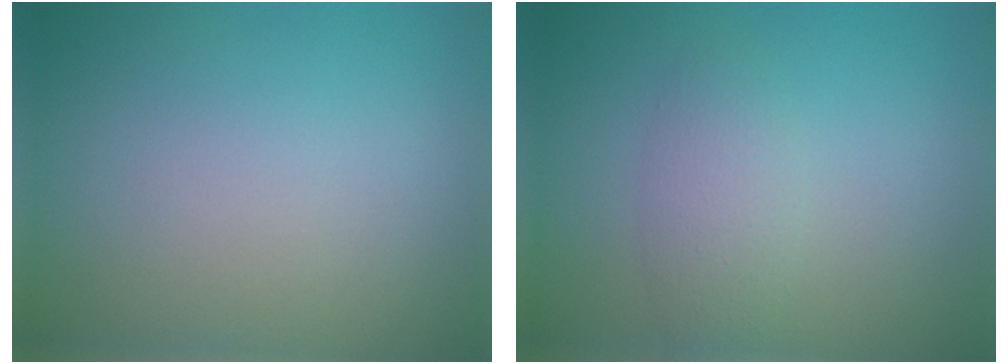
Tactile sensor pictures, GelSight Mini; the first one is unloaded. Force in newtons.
{"total": 2.2, "press": 2.1, "slide": 0.1}